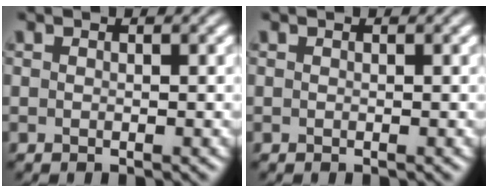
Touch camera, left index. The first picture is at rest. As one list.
[{"total": 0.0}]